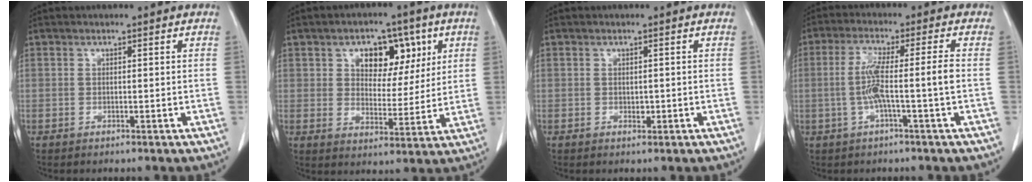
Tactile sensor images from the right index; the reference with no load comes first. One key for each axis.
{"total": 9.5, "fx": 3.9, "fy": 5.9, "fz": 6.3, "tx": -0.084, "ty": 0.021, "tz": 0.065}
{"total": 0.8, "fx": -0.1, "fy": 0.6, "fz": 0.5, "tx": -0.007, "ty": 0.000, "tz": -0.001}
{"total": 6.6, "fx": -1.2, "fy": -0.7, "fz": 6.5, "tx": -0.129, "ty": 0.012, "tz": -0.019}